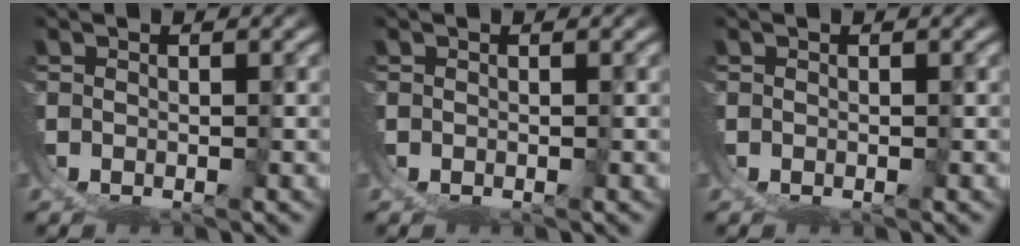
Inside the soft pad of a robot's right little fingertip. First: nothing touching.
{"total": 0.0}
{"total": 0.0}